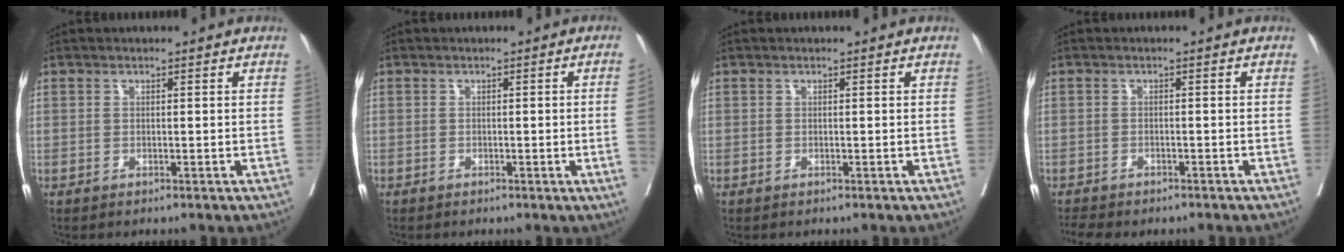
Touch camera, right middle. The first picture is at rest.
{"total": 2.5, "force": [-0.4, -0.9, 2.3], "torque": [-0.028, -0.004, -0.005]}
{"total": 0.0}
{"total": 4.2, "force": [-3.7, 1.3, 1.5], "torque": [-0.021, -0.004, -0.053]}